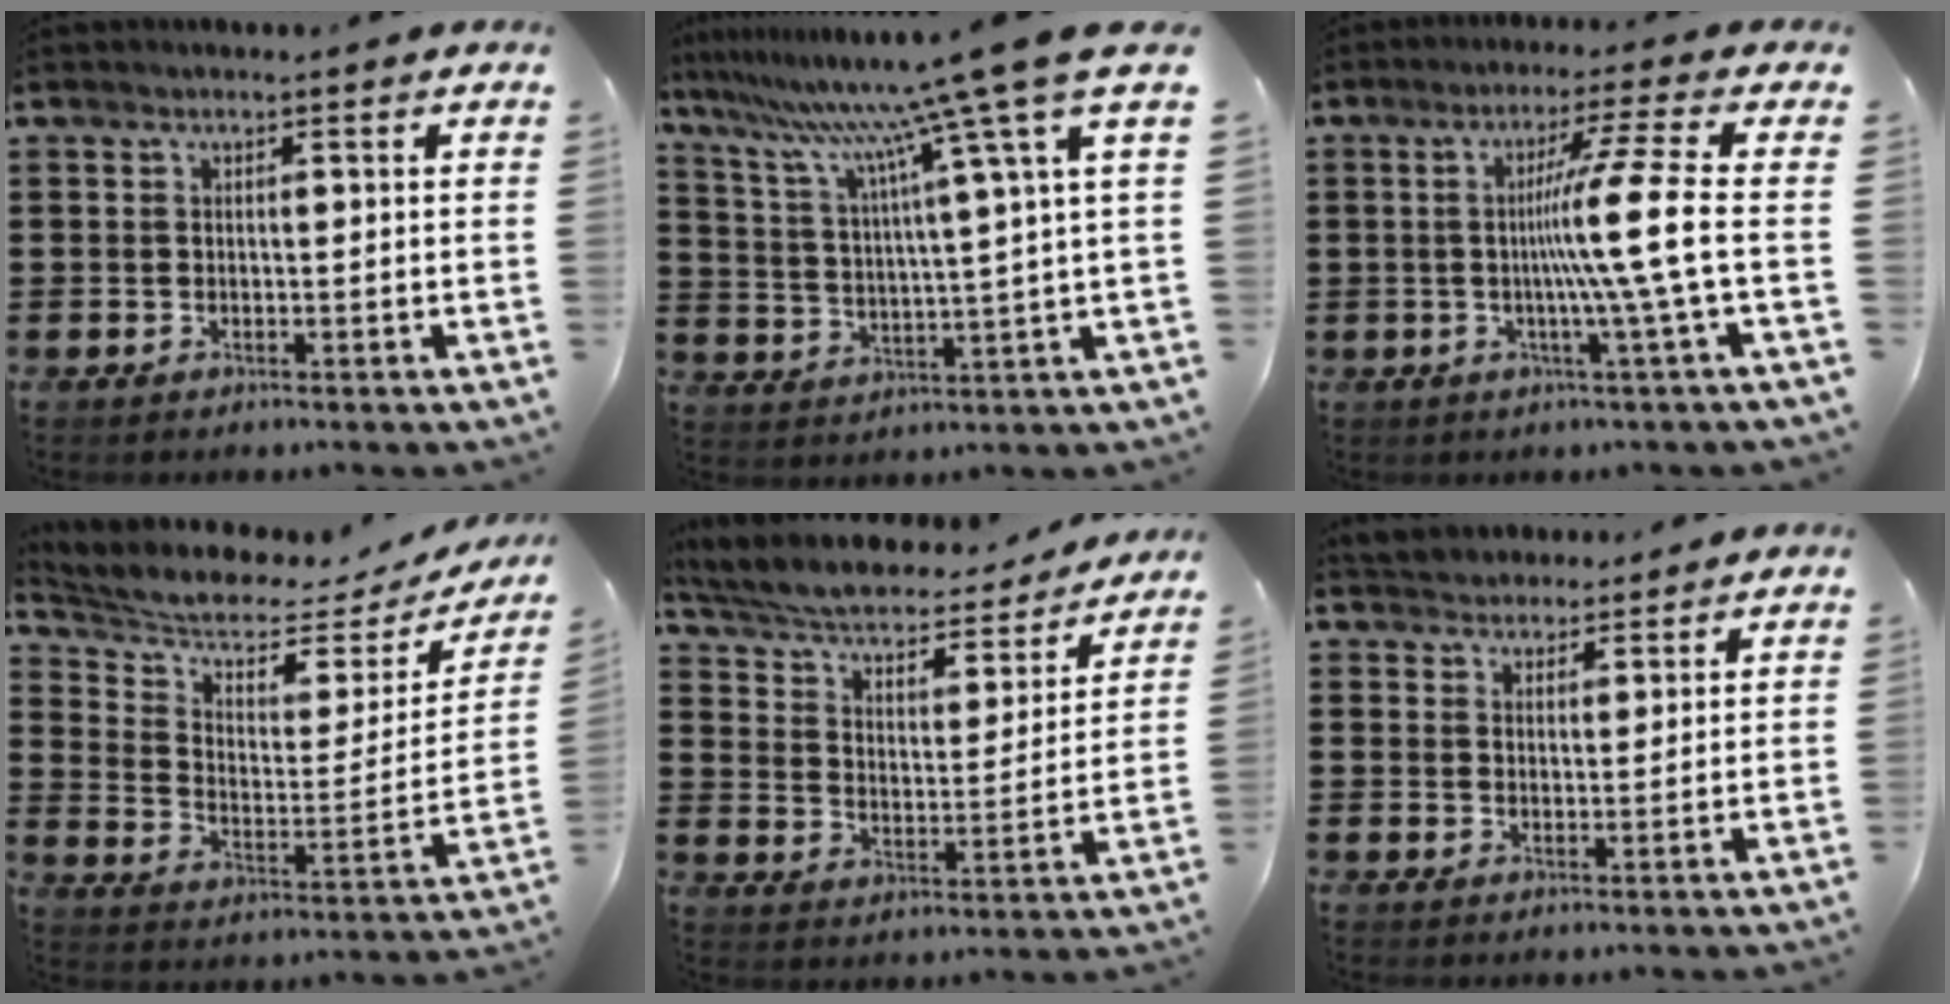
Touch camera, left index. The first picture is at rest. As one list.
[{"total": 12.7, "force": [9.4, -1.7, 8.4], "torque": [-0.200, -0.062, 0.142]}, {"total": 10.5, "force": [-0.3, -1.2, 10.4], "torque": [-0.189, -0.005, -0.015]}, {"total": 6.0, "force": [5.5, 1.6, 1.9], "torque": [-0.068, -0.040, 0.091]}, {"total": 4.9, "force": [4.2, 1.2, 2.1], "torque": [-0.062, -0.031, 0.065]}, {"total": 3.4, "force": [3.1, 1.3, -0.7], "torque": [0.000, -0.003, 0.057]}]